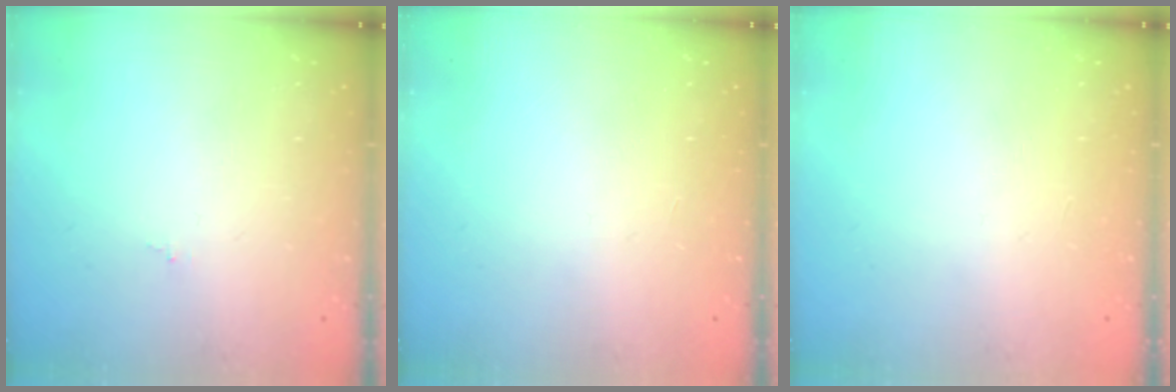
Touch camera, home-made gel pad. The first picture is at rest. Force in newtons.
{"total": 0.0}
{"total": 0.0}